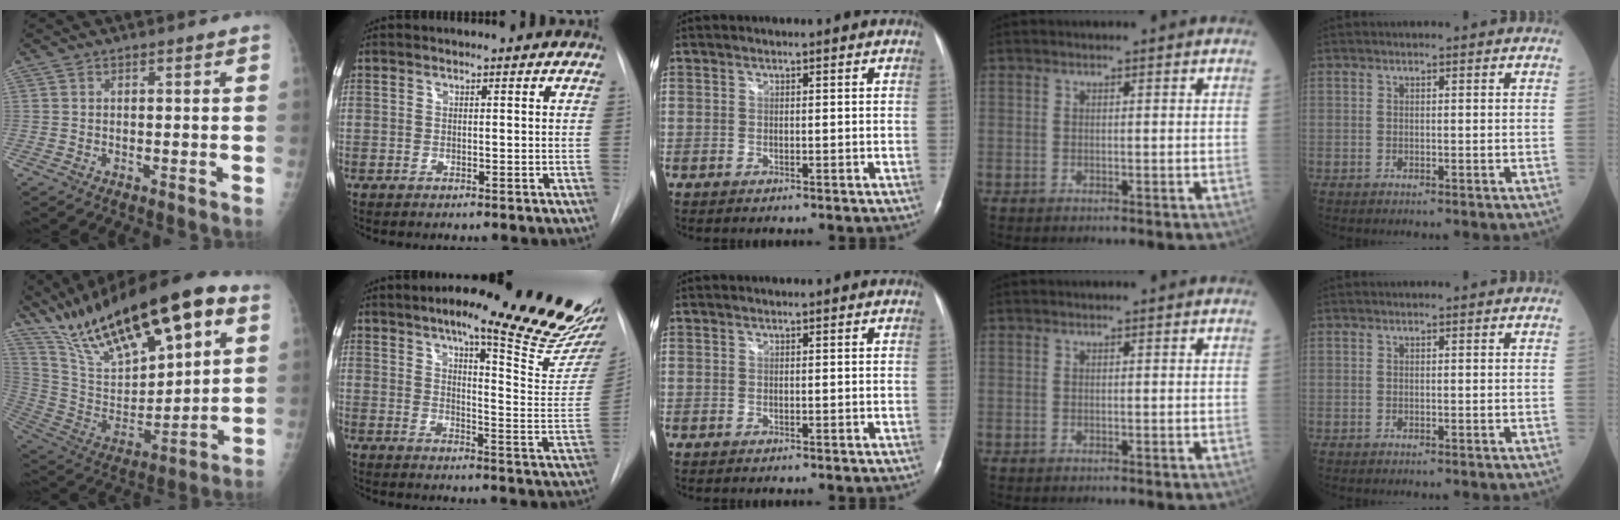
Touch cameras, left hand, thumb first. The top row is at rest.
{"thumb": {"total": 28.9, "force": [16.0, 10.7, 21.5], "torque": [-0.344, -0.023, 0.287]}, "index": {"total": 22.5, "force": [17.8, 1.2, 13.6], "torque": [-0.182, -0.072, 0.218]}}